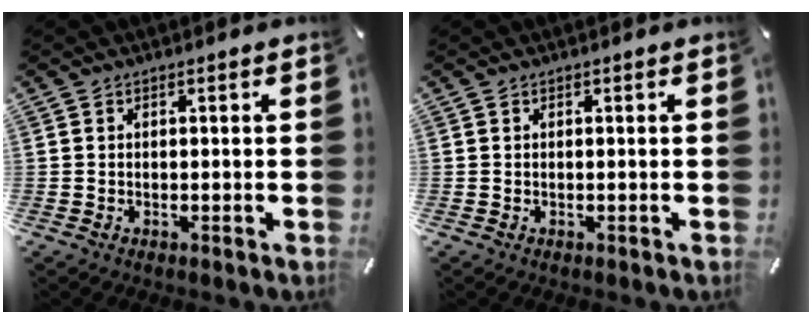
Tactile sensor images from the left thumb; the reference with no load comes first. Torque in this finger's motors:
{"motor_torque": [-0.32, -0.30, -0.08, -0.32, -0.02]}